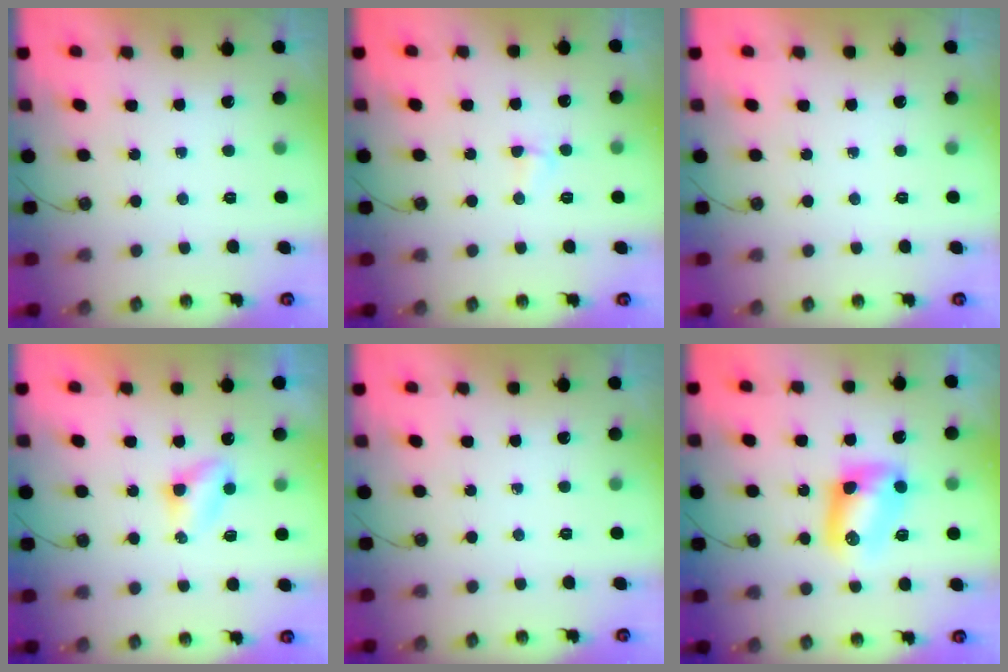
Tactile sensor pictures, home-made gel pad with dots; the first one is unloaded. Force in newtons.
{"total": 3.6, "press": 3.6, "slide": 0.5}
{"total": 0.0}
{"total": 3.9, "press": 3.9, "slide": 0.5}
{"total": 0.0}
{"total": 8.7, "press": 8.7, "slide": 0.1}